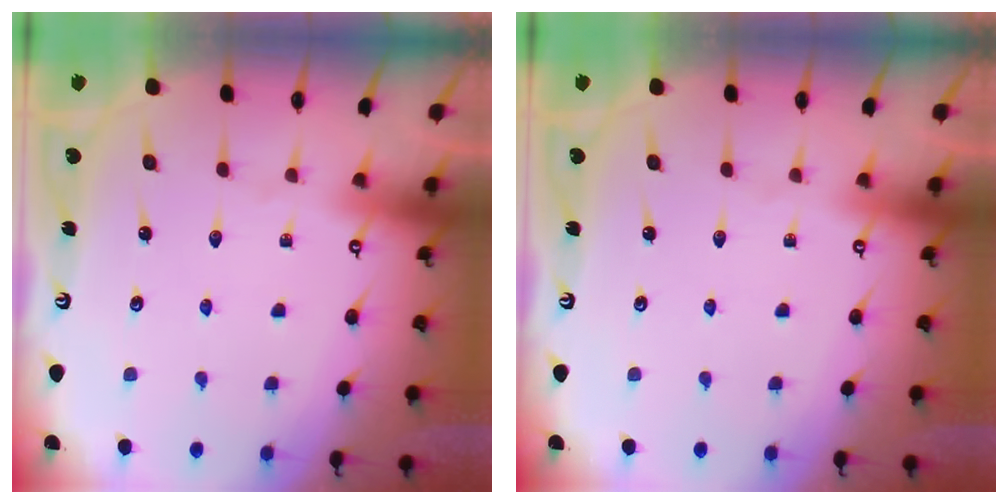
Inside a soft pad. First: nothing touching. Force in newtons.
{"total": 0.0}